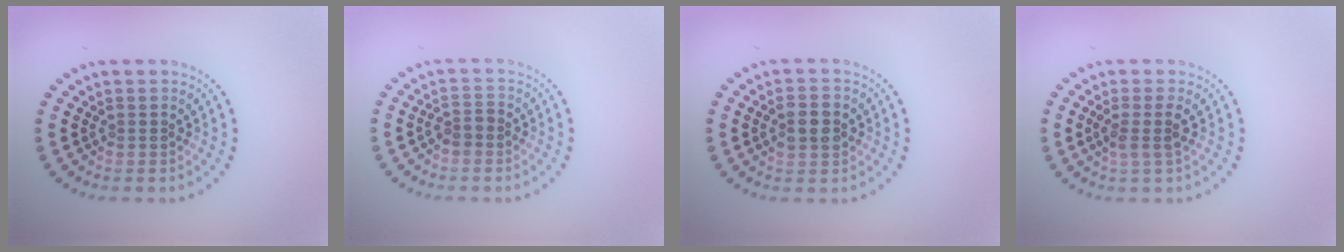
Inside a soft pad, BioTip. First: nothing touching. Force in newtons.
{"total": 1.5, "press": 1.4, "slide": 0.6}
{"total": 2.9, "press": 2.9, "slide": 0.2}
{"total": 1.9, "press": 1.5, "slide": 1.1}